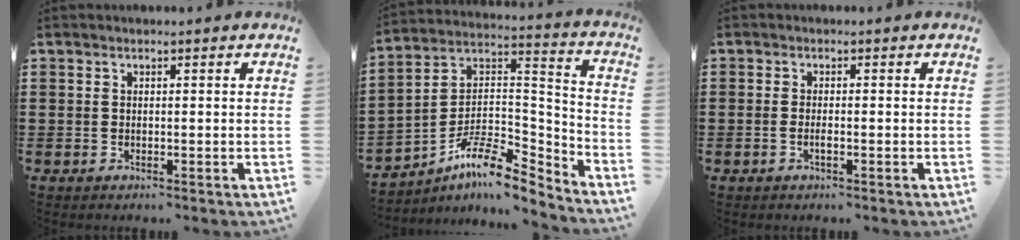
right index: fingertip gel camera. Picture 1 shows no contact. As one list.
[{"total": 9.2, "force": [-6.9, 3.1, 5.1], "torque": [-0.103, 0.004, -0.139]}, {"total": 1.1, "force": [-0.5, 0.1, 1.0], "torque": [-0.020, -0.005, -0.008]}]